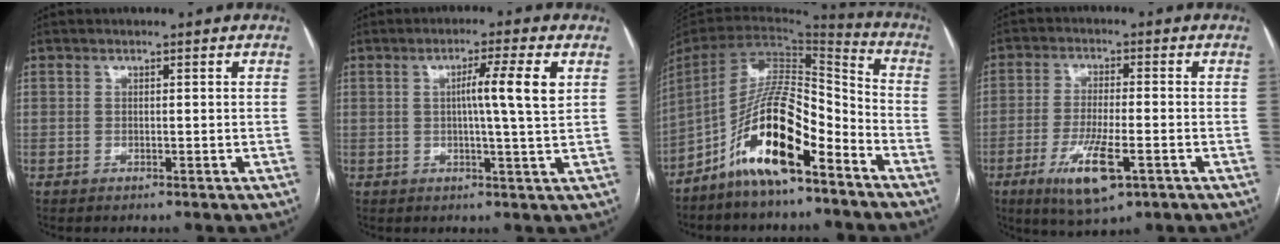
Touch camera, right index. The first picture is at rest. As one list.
[{"total": 6.4, "force": [1.4, -0.9, 6.2], "torque": [-0.099, 0.002, 0.021]}, {"total": 15.3, "force": [-9.2, 3.7, 11.7], "torque": [-0.219, 0.017, -0.163]}, {"total": 9.3, "force": [-4.2, 1.9, 8.1], "torque": [-0.153, -0.020, -0.067]}]